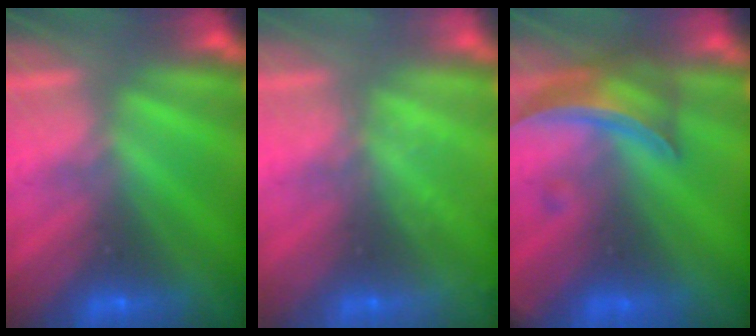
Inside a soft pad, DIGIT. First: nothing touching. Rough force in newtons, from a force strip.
{"total": 2.3}
{"total": 9.6}